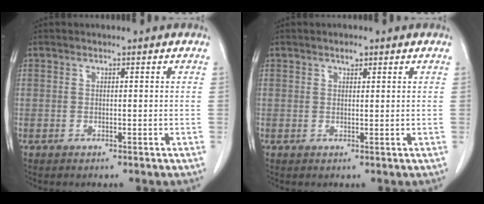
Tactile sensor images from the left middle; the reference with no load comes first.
{"total": 1.2, "force": [0.9, 0.5, 0.7], "torque": [-0.014, 0.000, 0.014]}